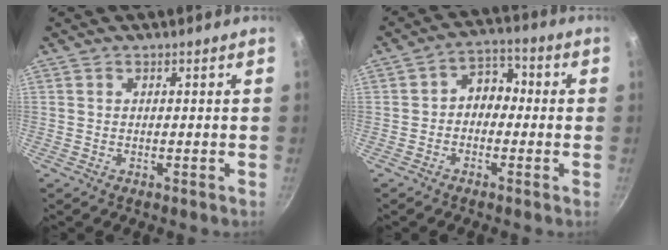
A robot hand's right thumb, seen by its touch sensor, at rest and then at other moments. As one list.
[{"total": 6.0, "force": [-0.7, 4.7, 3.7], "torque": [-0.017, 0.027, -0.029]}]